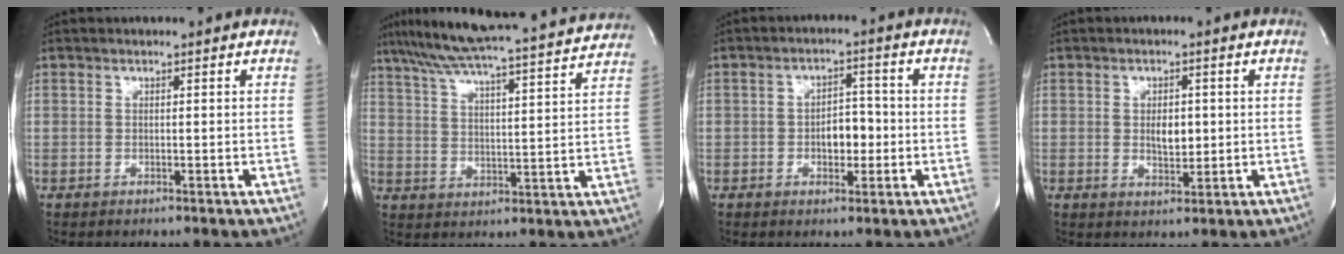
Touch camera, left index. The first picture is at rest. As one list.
[{"total": 22.0, "force": [19.8, 0.2, 9.7], "torque": [-0.167, -0.005, 0.274]}, {"total": 4.7, "force": [-1.4, 2.5, 3.7], "torque": [-0.053, 0.007, -0.020]}, {"total": 3.5, "force": [-0.2, 1.8, 3.0], "torque": [-0.048, -0.008, 0.002]}]